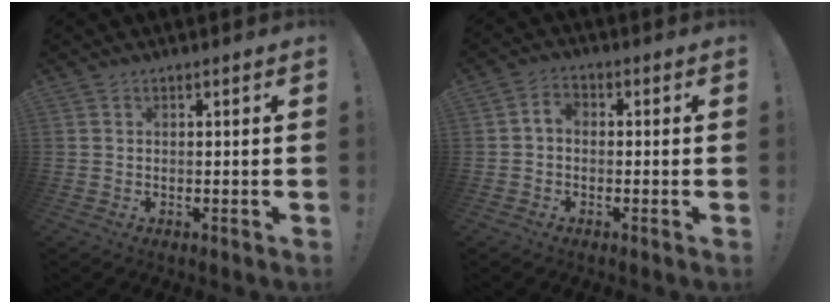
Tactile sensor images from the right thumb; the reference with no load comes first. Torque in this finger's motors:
{"motor_torque": [0.66, 0.54, 0.65, -0.23, 0.07]}